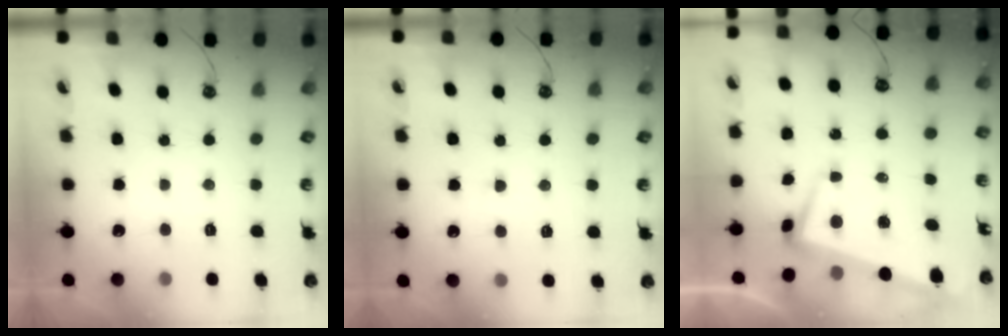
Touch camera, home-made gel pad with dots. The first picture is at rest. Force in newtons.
{"total": 3.9, "press": 3.9, "slide": 0.4}
{"total": 2.2, "press": 0.3, "slide": 2.1}